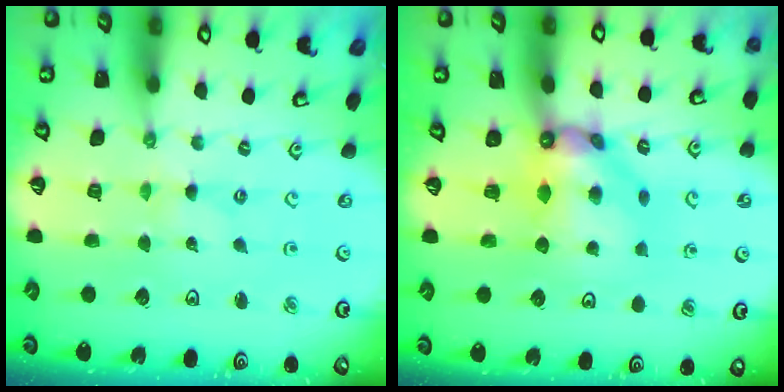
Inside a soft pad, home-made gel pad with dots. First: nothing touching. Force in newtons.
{"total": 9.7, "press": 9.6, "slide": 0.9}